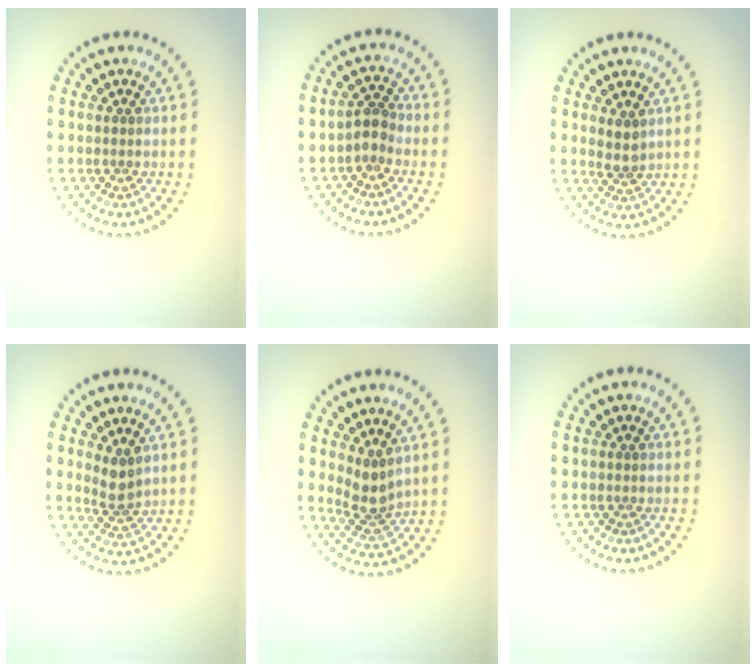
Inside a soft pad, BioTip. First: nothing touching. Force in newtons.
{"total": 1.8, "press": 1.6, "slide": 0.8}
{"total": 1.8, "press": 1.5, "slide": 1.0}
{"total": 2.3, "press": 1.9, "slide": 1.4}
{"total": 2.8, "press": 2.2, "slide": 1.8}
{"total": 0.0}